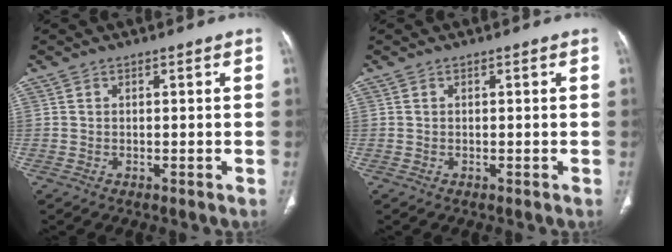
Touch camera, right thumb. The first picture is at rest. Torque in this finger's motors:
{"motor_torque": [-0.68, 0.08, -0.10, 0.09, 0.04]}